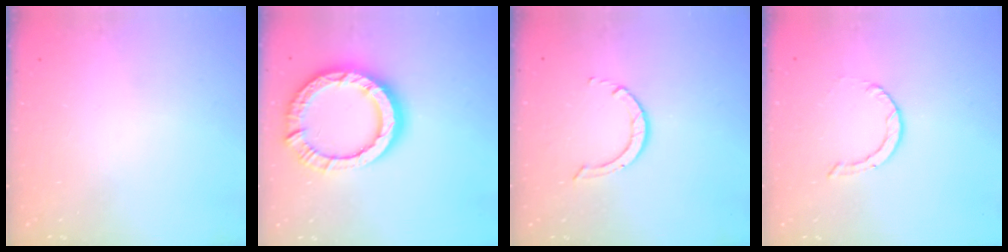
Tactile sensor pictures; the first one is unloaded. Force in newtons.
{"total": 15.9, "press": 15.8, "slide": 1.6}
{"total": 3.5, "press": 3.5, "slide": 0.5}
{"total": 0.9, "press": 0.9, "slide": 0.1}